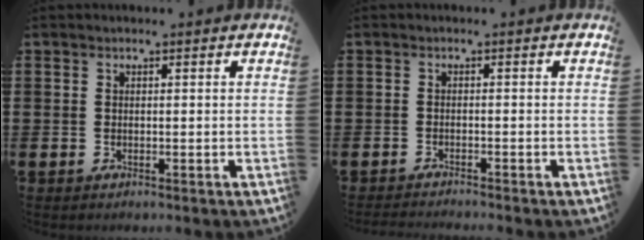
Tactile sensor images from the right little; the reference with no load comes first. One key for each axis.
{"total": 1.0, "fx": -1.0, "fy": -0.1, "fz": 0.2, "tx": -0.003, "ty": -0.002, "tz": -0.020}